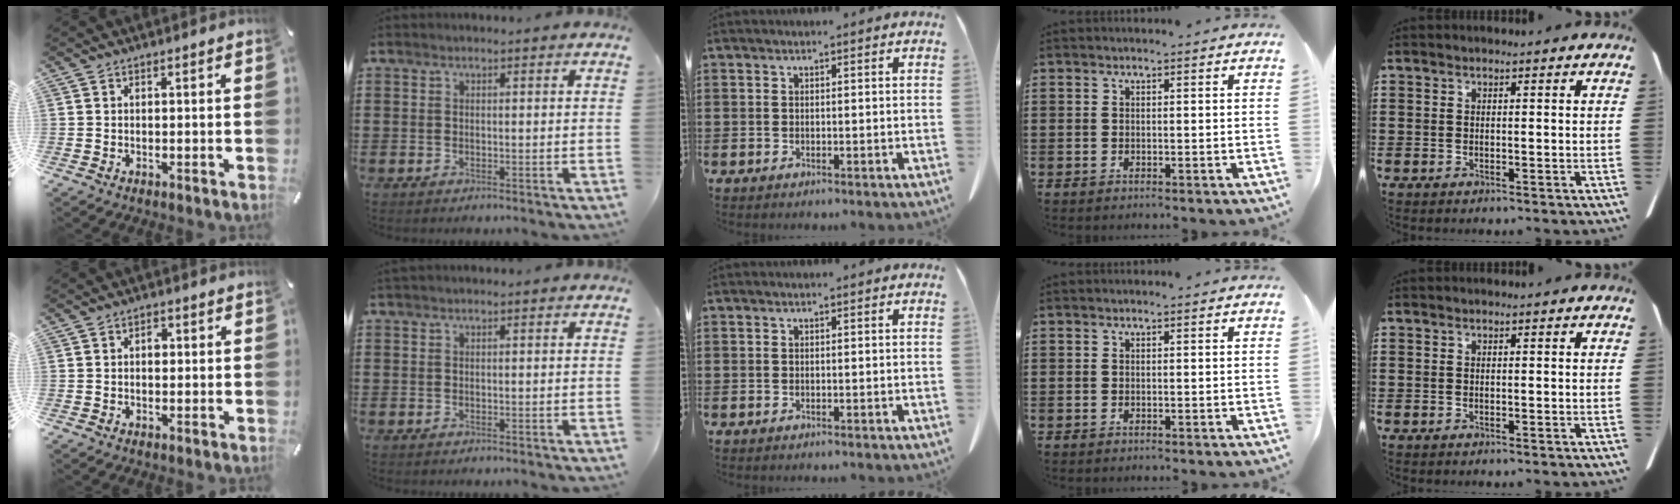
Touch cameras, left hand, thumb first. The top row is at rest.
{"thumb": {"total": 1.9, "force": [0.1, 1.4, 1.3], "torque": [-0.002, -0.003, -0.005]}}